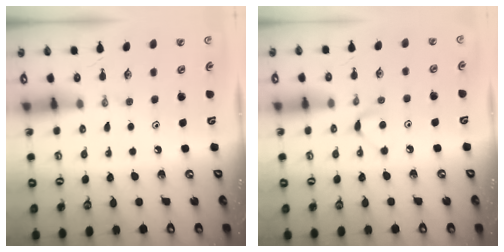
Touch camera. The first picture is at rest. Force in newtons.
{"total": 5.1, "press": 5.1, "slide": 0.7}